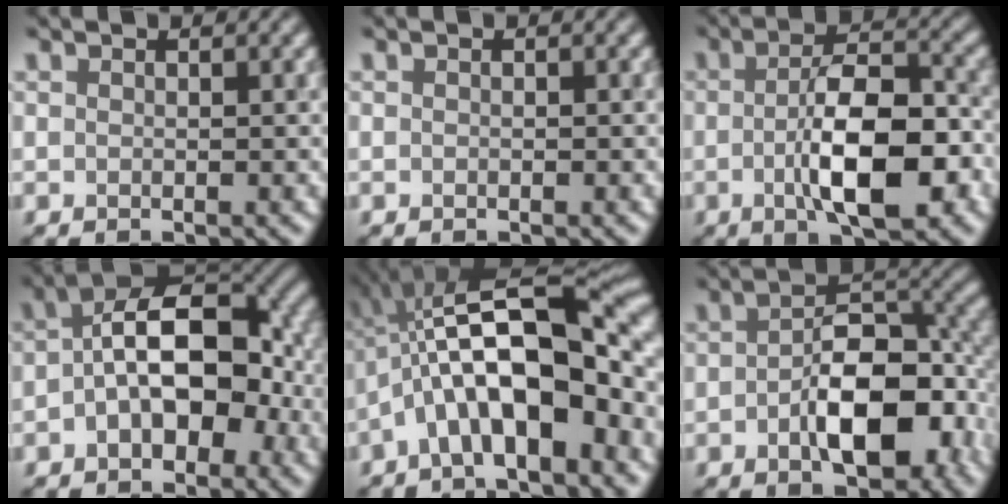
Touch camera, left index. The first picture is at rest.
{"total": 0.0}
{"total": 8.6, "force": [-2.1, 3.0, 7.8], "torque": [-0.125, 0.002, -0.037]}
{"total": 9.6, "force": [-0.6, 5.3, 7.9], "torque": [-0.108, 0.021, -0.022]}
{"total": 13.0, "force": [-2.7, 4.8, 11.8], "torque": [-0.184, 0.030, -0.050]}
{"total": 8.5, "force": [-2.4, 4.3, 6.9], "torque": [-0.098, 0.009, -0.043]}